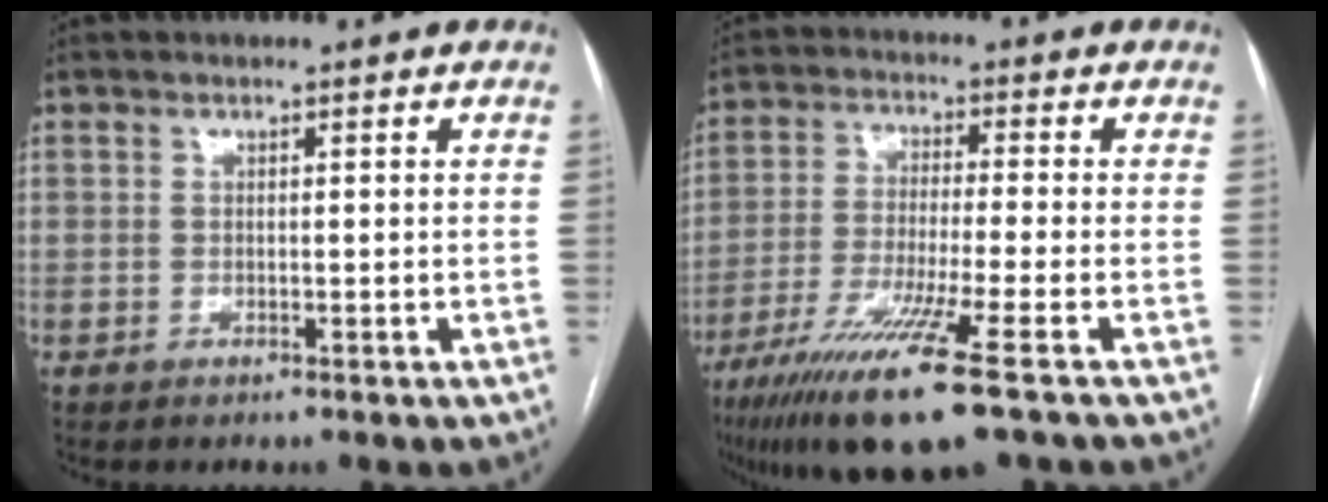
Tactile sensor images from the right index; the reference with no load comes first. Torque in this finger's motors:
{"motor_torque": [1.50, -0.64, 0.87, 0.21]}